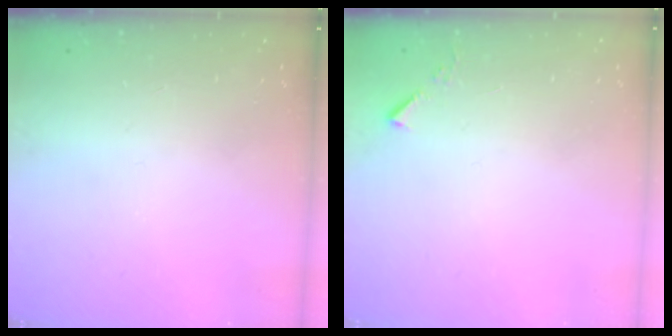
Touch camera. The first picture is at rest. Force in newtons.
{"total": 4.0, "press": 3.9, "slide": 0.5}